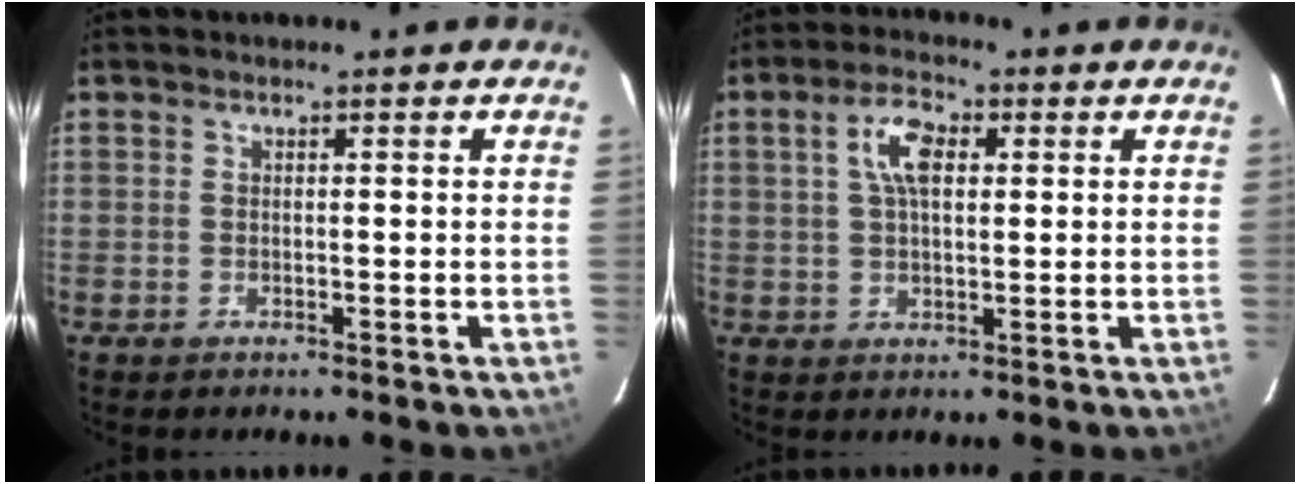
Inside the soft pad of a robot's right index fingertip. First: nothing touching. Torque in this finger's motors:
{"motor_torque": [0.33, -0.18, 0.29, 0.12]}